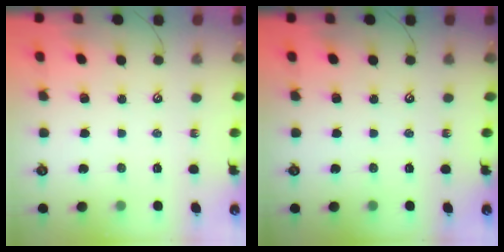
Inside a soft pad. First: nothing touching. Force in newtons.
{"total": 0.0}